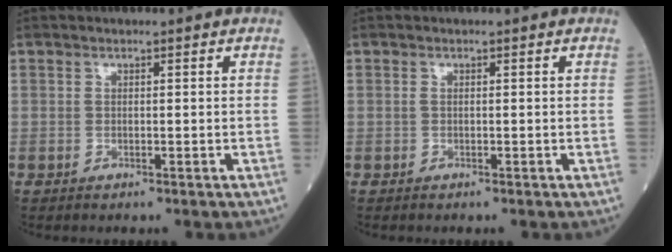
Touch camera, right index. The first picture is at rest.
{"total": 0.0}